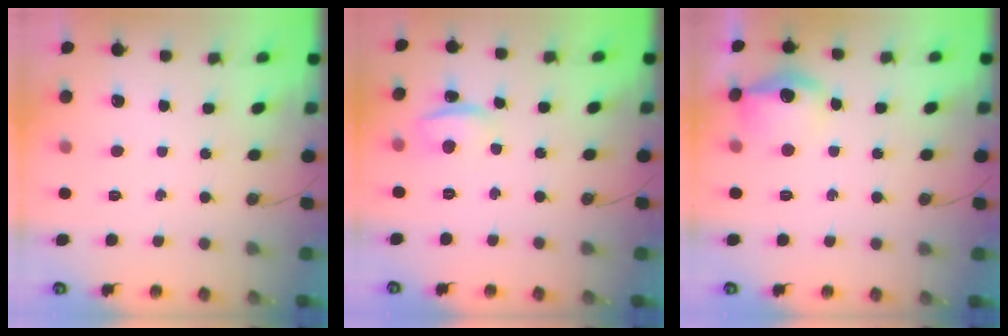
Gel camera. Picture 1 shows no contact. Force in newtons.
{"total": 1.6, "press": 1.4, "slide": 0.7}
{"total": 12.8, "press": 12.8, "slide": 0.9}